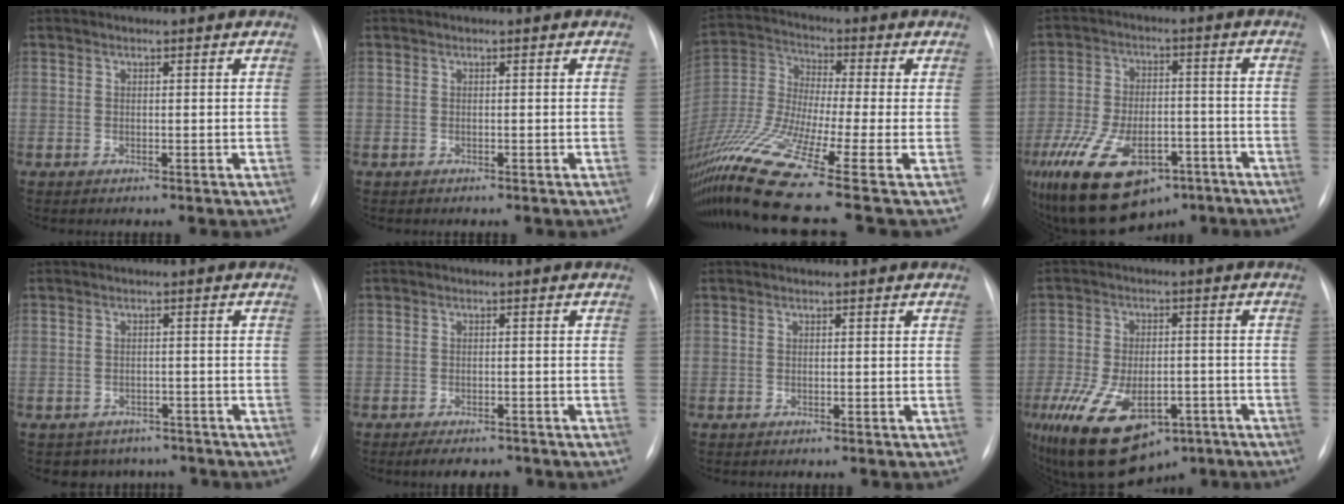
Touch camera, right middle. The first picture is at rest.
{"total": 0.0}
{"total": 17.8, "force": [-10.7, -0.6, 14.2], "torque": [-0.325, -0.034, -0.202]}
{"total": 19.2, "force": [-10.9, 9.9, 12.3], "torque": [-0.267, -0.008, -0.172]}
{"total": 5.2, "force": [-4.2, 3.1, 0.0], "torque": [0.007, 0.013, -0.048]}
{"total": 4.3, "force": [-3.6, 1.6, 1.7], "torque": [-0.024, -0.004, -0.047]}
{"total": 0.0}
{"total": 18.0, "force": [-9.0, 10.1, 11.9], "torque": [-0.256, -0.010, -0.129]}